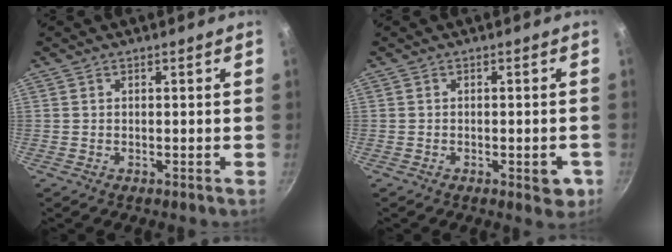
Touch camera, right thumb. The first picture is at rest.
{"total": 4.0, "force": [-1.5, 1.8, 3.3], "torque": [-0.030, 0.003, -0.016]}